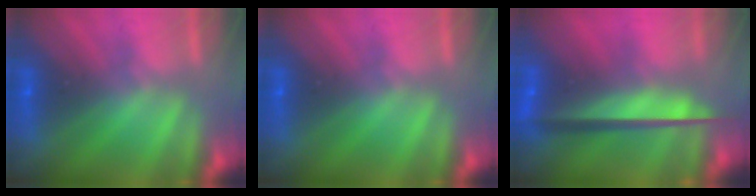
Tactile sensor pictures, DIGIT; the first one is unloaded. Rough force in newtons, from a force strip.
{"total": 0.0}
{"total": 8.6}